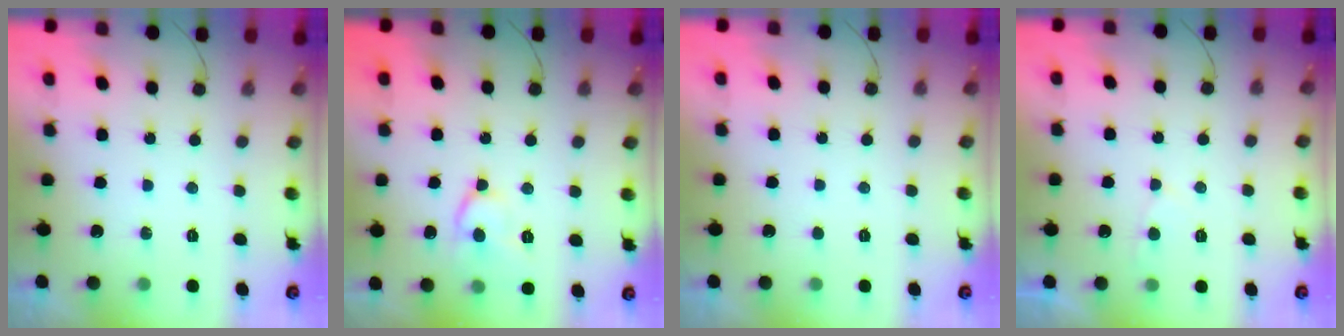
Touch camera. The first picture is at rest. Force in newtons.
{"total": 10.3, "press": 10.3, "slide": 0.9}
{"total": 1.6, "press": 1.6, "slide": 0.2}
{"total": 2.8, "press": 2.7, "slide": 0.3}